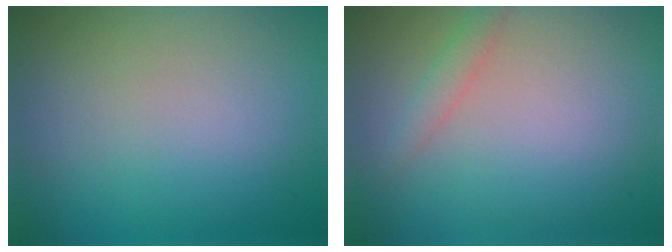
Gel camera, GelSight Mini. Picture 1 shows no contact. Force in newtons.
{"total": 1.3, "press": 1.3, "slide": 0.1}